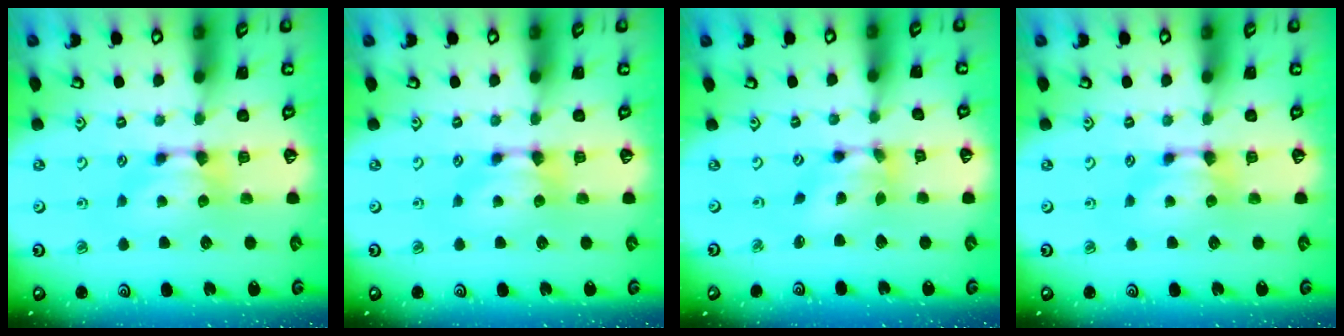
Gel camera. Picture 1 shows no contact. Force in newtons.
{"total": 0.0}
{"total": 5.6, "press": 4.9, "slide": 2.7}
{"total": 0.0}